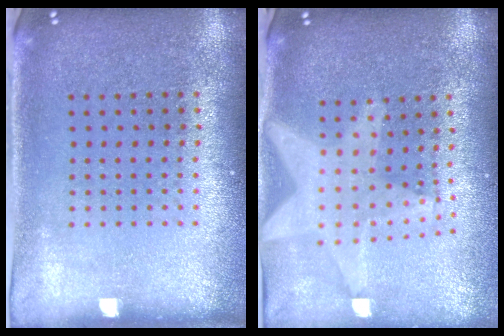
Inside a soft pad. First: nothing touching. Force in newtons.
{"total": 1.9, "press": 1.6, "slide": 1.0}